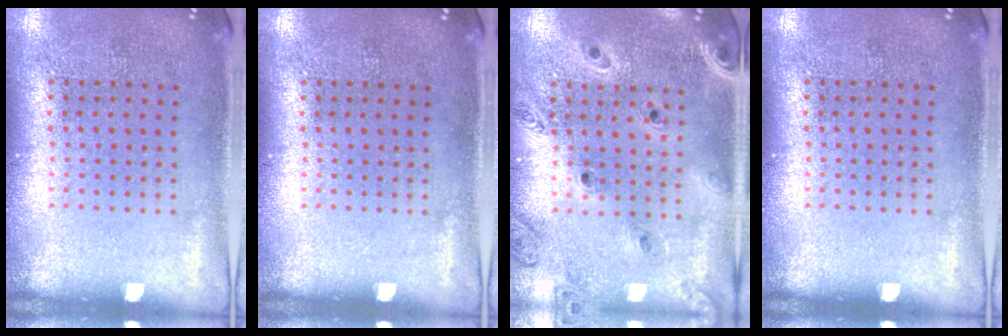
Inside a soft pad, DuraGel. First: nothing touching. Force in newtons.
{"total": 0.0}
{"total": 1.3, "press": 1.3, "slide": 0.2}
{"total": 0.0}